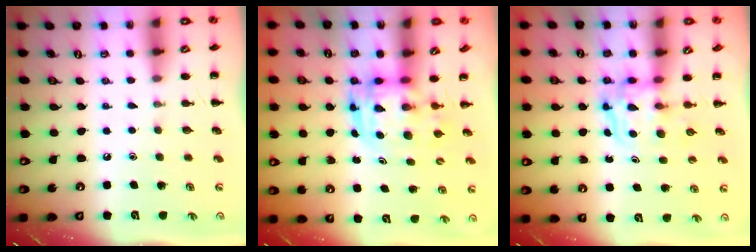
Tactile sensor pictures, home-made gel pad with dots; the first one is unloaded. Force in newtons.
{"total": 3.5, "press": 3.4, "slide": 0.7}
{"total": 3.6, "press": 3.6, "slide": 0.2}